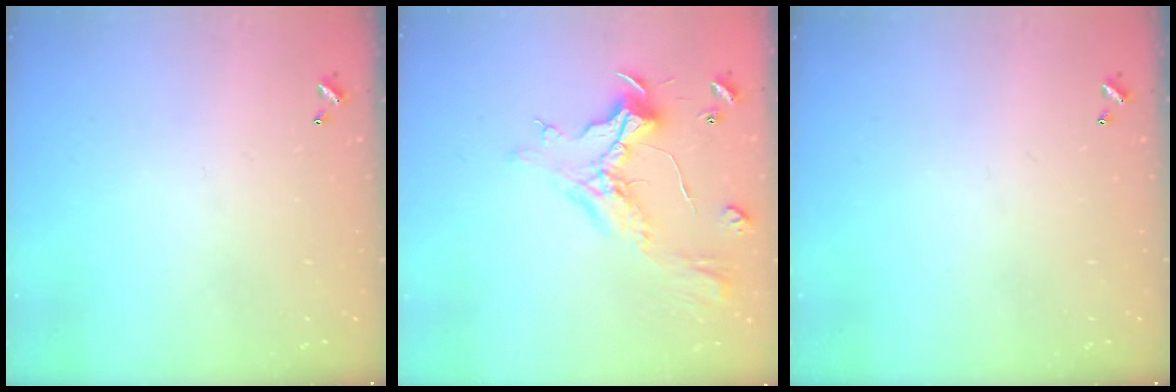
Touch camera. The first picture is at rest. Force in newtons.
{"total": 1.1, "press": 0.5, "slide": 1.0}
{"total": 0.0}